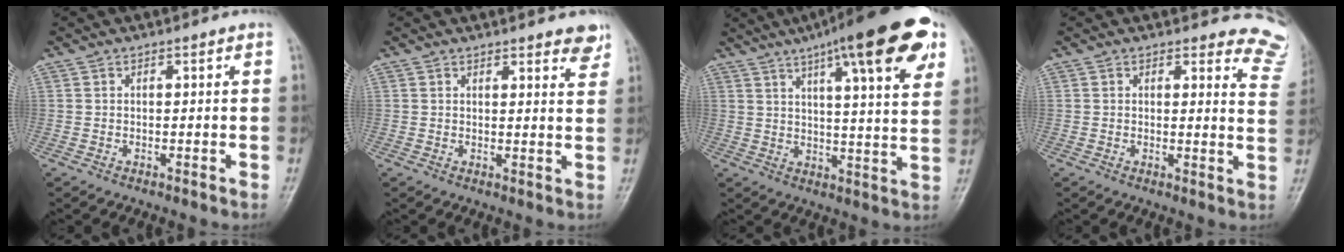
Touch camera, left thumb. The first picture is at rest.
{"total": 4.8, "force": [3.8, 1.4, 2.6], "torque": [-0.010, -0.019, 0.042]}
{"total": 21.1, "force": [11.4, 4.6, 17.1], "torque": [-0.233, -0.016, 0.157]}
{"total": 10.0, "force": [9.6, 2.9, -0.1], "torque": [0.060, -0.087, 0.061]}